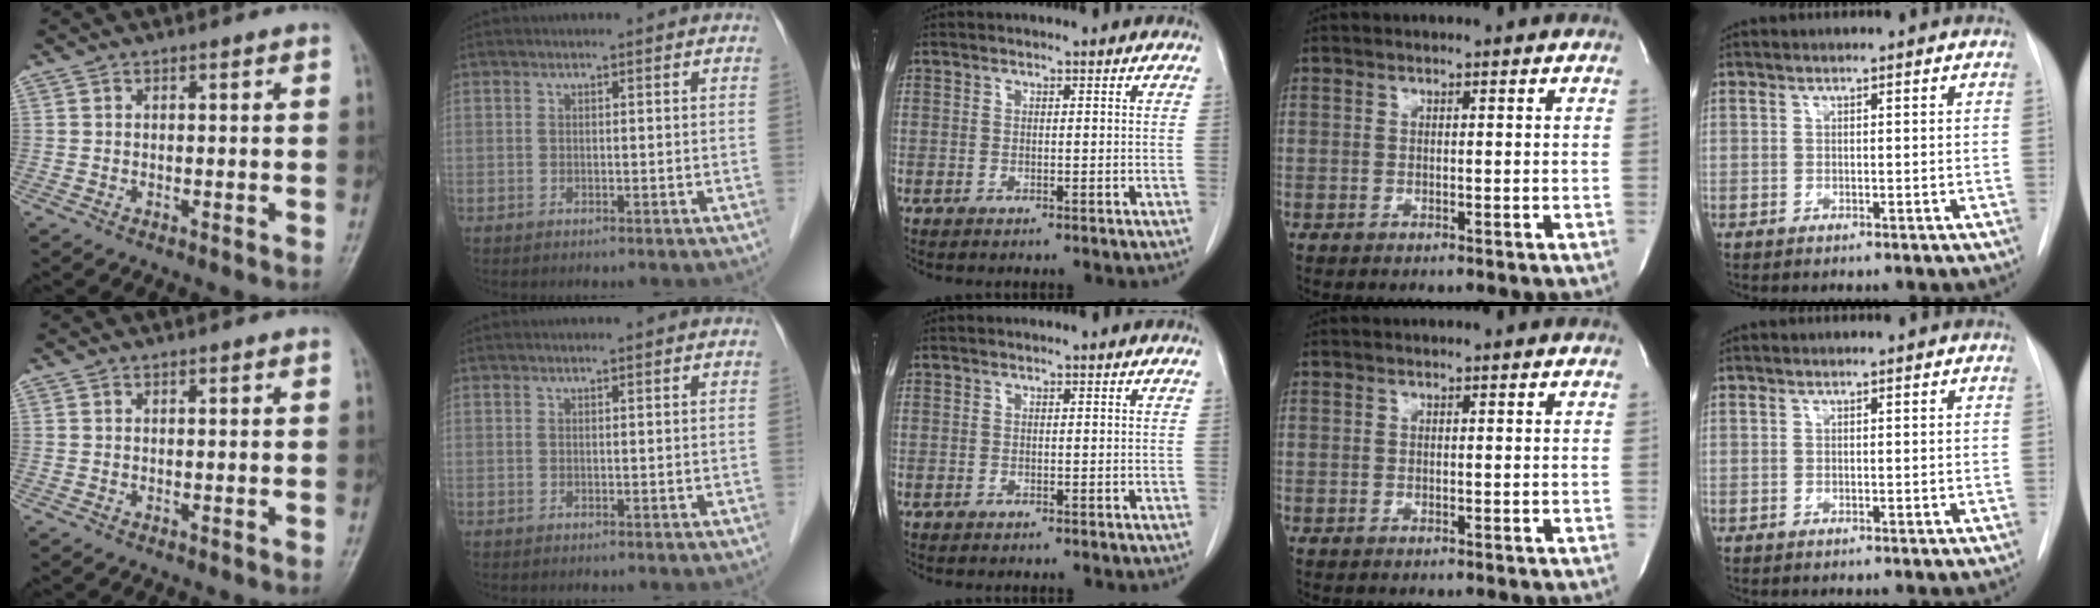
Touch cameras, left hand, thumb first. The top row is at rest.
{"index": {"total": 0.6, "force": [0.5, 0.0, 0.2], "torque": [-0.003, 0.009, 0.011]}}